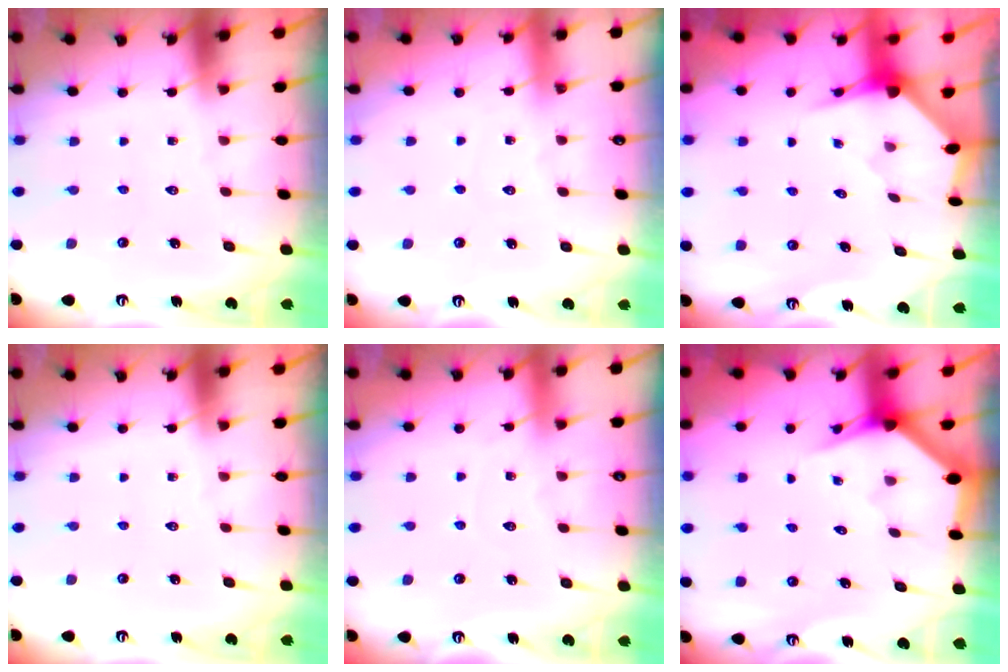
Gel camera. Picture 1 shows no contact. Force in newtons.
{"total": 2.4, "press": 2.4, "slide": 0.3}
{"total": 3.2, "press": 3.2, "slide": 0.3}
{"total": 0.0}
{"total": 3.4, "press": 3.4, "slide": 0.4}
{"total": 2.7, "press": 2.7, "slide": 0.1}